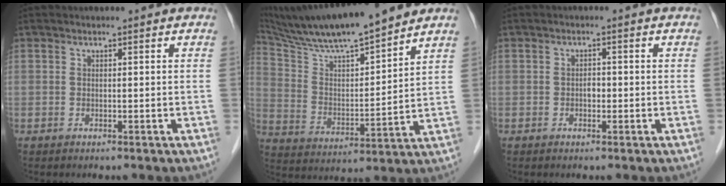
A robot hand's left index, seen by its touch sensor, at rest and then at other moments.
{"total": 16.9, "force": [14.8, 0.8, 8.1], "torque": [-0.148, 0.004, 0.257]}
{"total": 1.3, "force": [-0.7, 0.7, 0.9], "torque": [-0.012, -0.001, -0.014]}